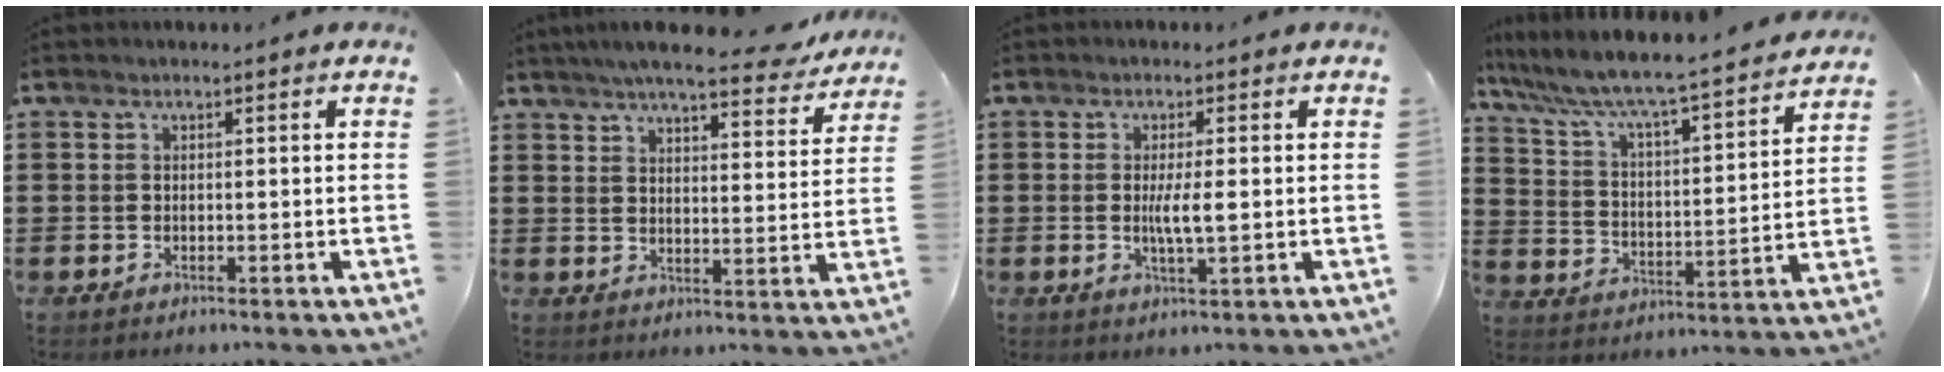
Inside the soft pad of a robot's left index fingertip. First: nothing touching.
{"total": 6.9, "force": [6.1, 0.4, 3.3], "torque": [-0.075, -0.028, 0.104]}
{"total": 3.7, "force": [0.1, 0.5, 3.7], "torque": [-0.067, -0.003, -0.001]}
{"total": 5.4, "force": [4.8, 0.3, 2.5], "torque": [-0.073, -0.045, 0.070]}